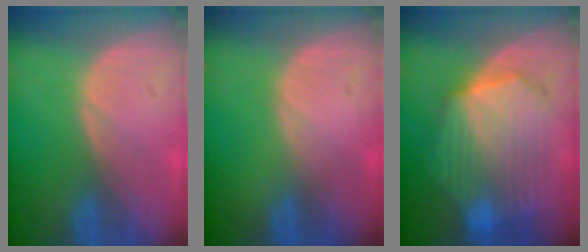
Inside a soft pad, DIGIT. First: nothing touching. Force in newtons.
{"total": 0.0}
{"total": 10.7, "press": 10.6, "slide": 0.8}